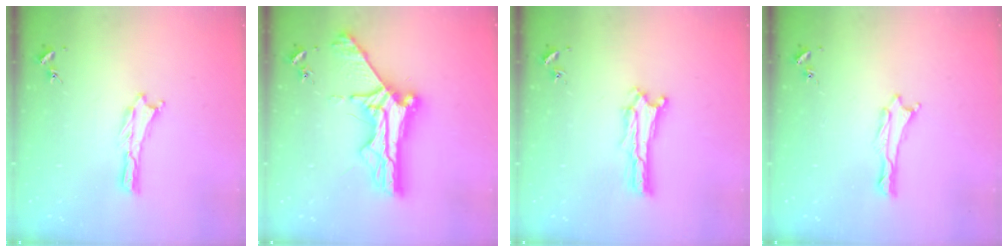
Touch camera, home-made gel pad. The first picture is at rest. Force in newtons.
{"total": 11.2, "press": 11.2, "slide": 0.8}
{"total": 0.7, "press": 0.6, "slide": 0.2}
{"total": 0.0}